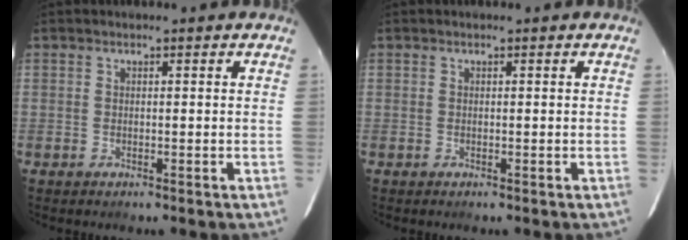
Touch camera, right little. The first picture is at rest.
{"total": 0.0}